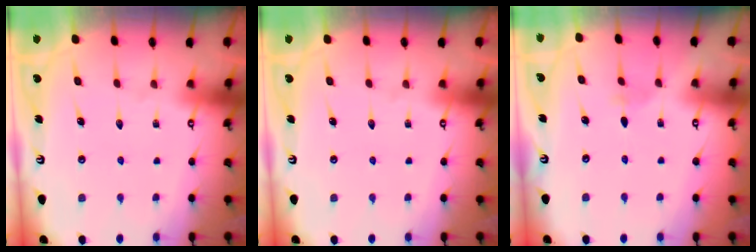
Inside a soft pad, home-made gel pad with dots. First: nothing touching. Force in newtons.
{"total": 0.0}
{"total": 1.6, "press": 1.6, "slide": 0.4}